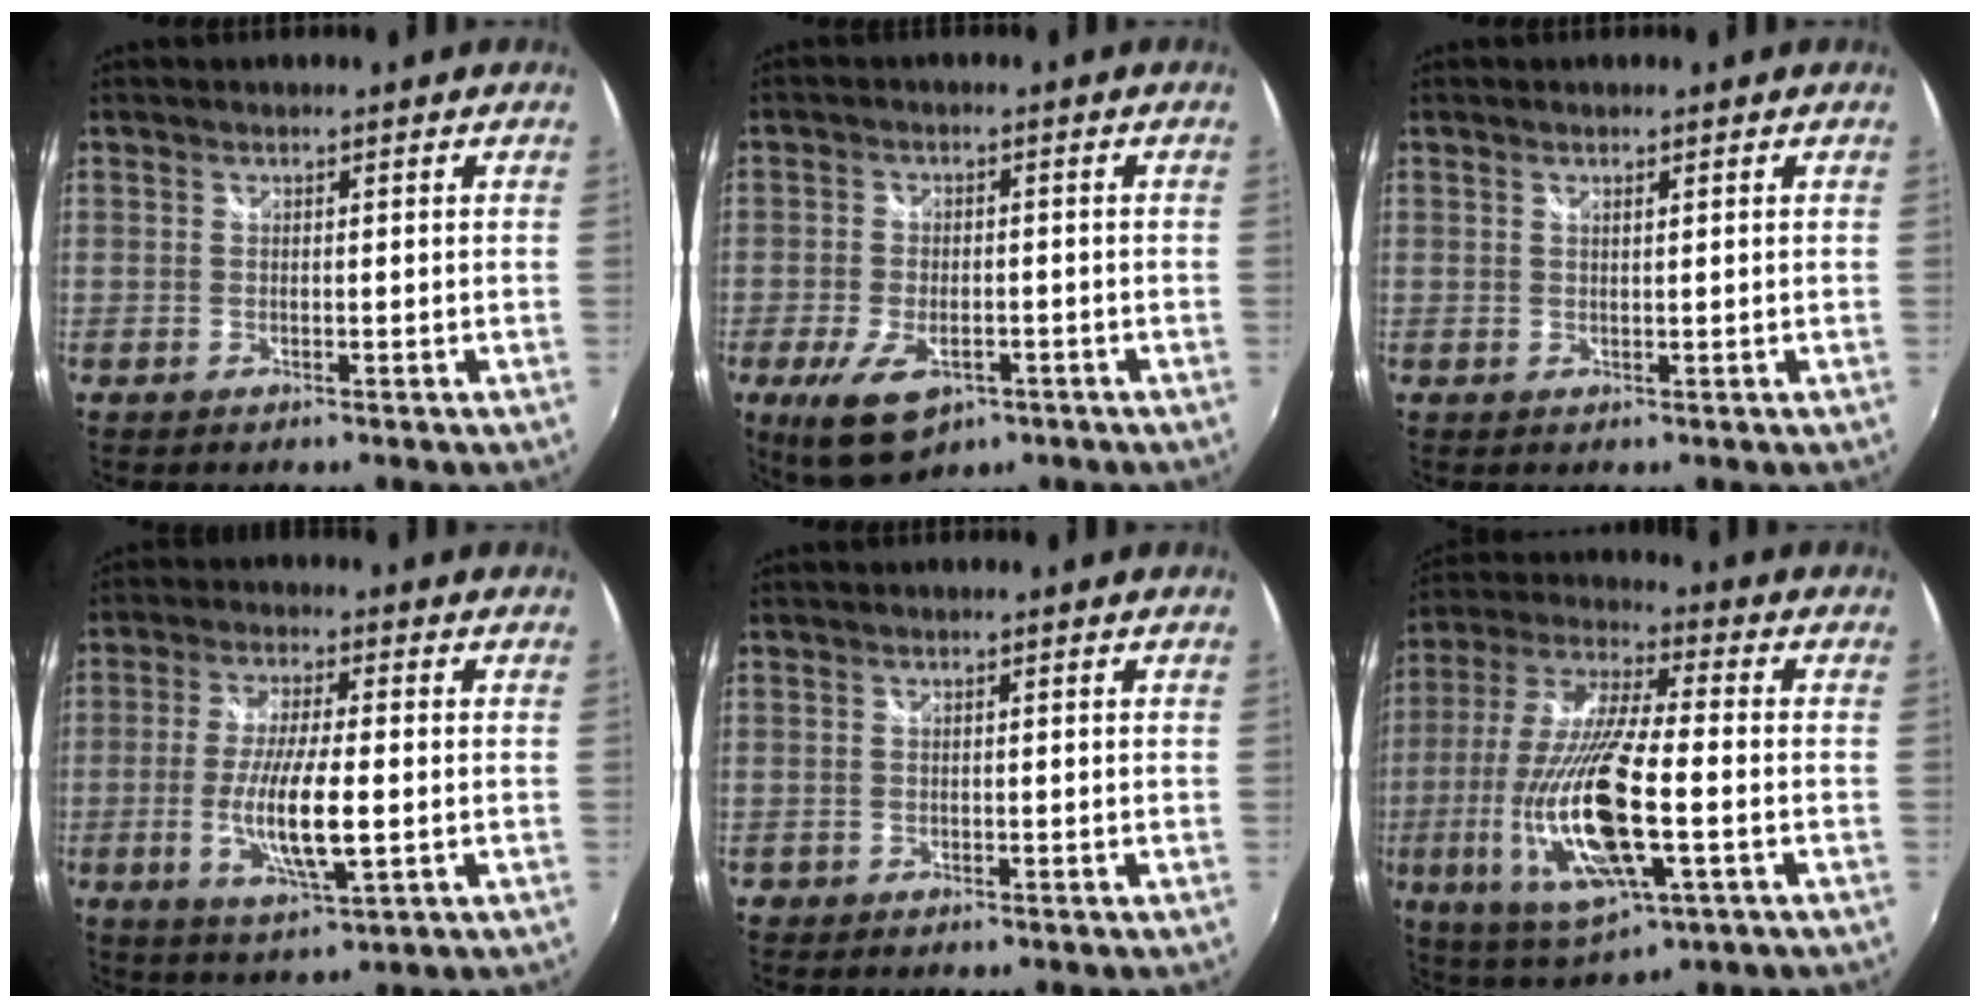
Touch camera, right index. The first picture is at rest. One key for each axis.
{"total": 10.4, "fx": -5.1, "fy": 5.5, "fz": 7.2, "tx": -0.160, "ty": -0.025, "tz": -0.081}
{"total": 0.7, "fx": 0.5, "fy": 0.0, "fz": 0.5, "tx": -0.009, "ty": 0.001, "tz": 0.009}
{"total": 10.5, "fx": -1.8, "fy": 2.0, "fz": 10.2, "tx": -0.196, "ty": -0.015, "tz": -0.032}
{"total": 1.0, "fx": -0.4, "fy": 0.9, "fz": 0.0, "tx": -0.003, "ty": 0.002, "tz": -0.004}
{"total": 21.1, "fx": -5.0, "fy": 5.8, "fz": 19.6, "tx": -0.398, "ty": -0.032, "tz": -0.086}